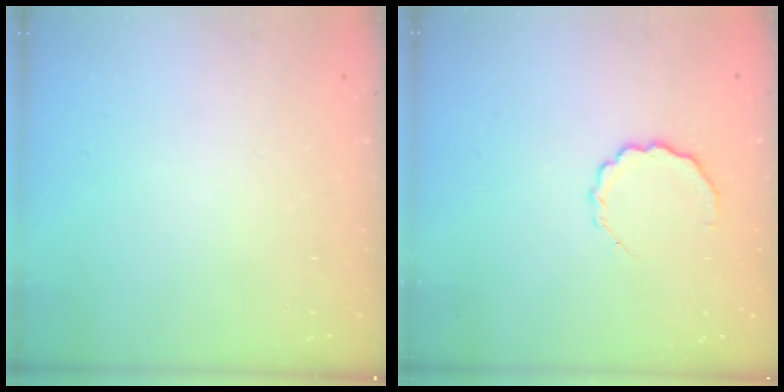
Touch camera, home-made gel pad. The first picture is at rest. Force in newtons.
{"total": 6.1, "press": 6.0, "slide": 1.1}